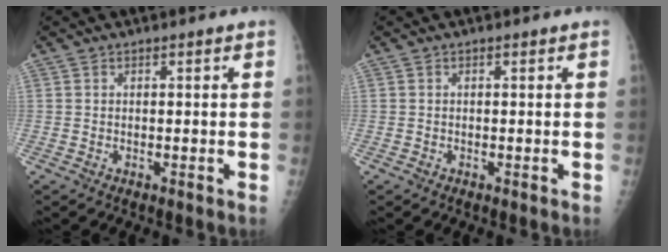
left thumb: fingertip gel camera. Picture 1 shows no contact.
{"total": 0.0}